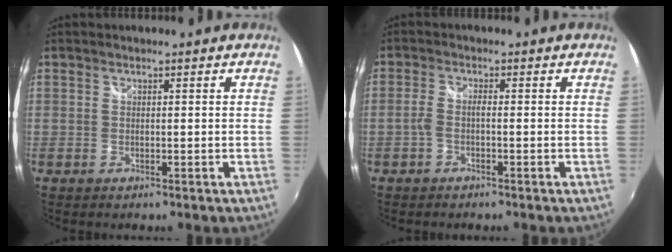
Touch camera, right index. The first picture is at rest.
{"total": 2.0, "force": [-1.0, 0.4, 1.7], "torque": [-0.040, 0.003, -0.023]}